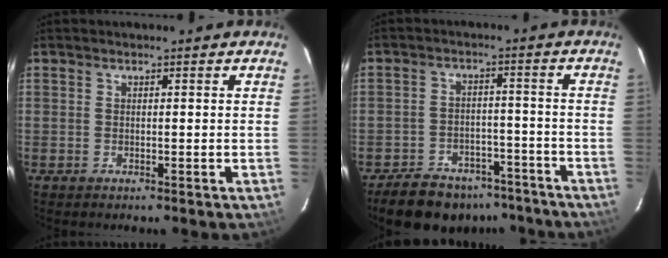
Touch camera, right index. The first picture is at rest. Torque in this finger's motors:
{"motor_torque": [-0.68, -0.73, -0.59, -0.21]}